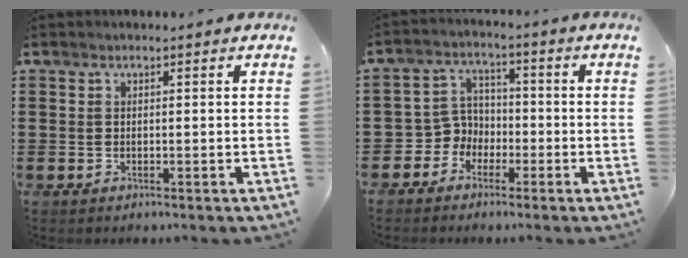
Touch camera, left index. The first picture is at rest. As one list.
[{"total": 4.9, "force": [-2.4, 4.2, 0.8], "torque": [-0.046, 0.001, -0.056]}]